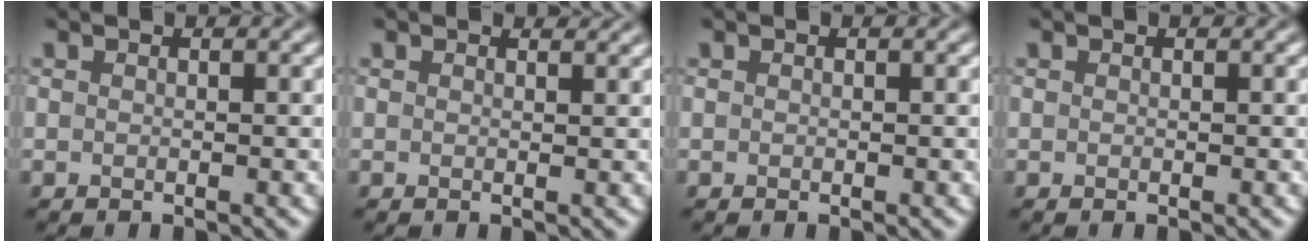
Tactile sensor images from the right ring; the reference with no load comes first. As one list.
[{"total": 0.8, "force": [0.8, 0.1, 0.1], "torque": [-0.003, -0.004, 0.010]}, {"total": 0.0}, {"total": 0.0}]